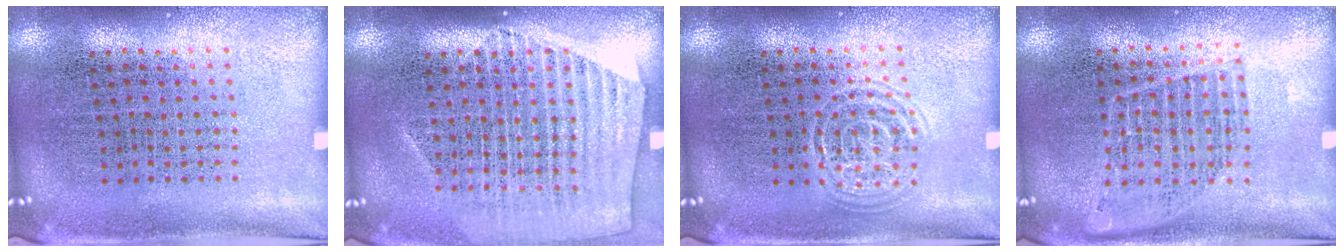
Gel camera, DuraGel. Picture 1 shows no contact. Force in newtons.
{"total": 1.5, "press": 1.5, "slide": 0.5}
{"total": 1.0, "press": 1.0, "slide": 0.1}
{"total": 1.1, "press": 1.1, "slide": 0.3}